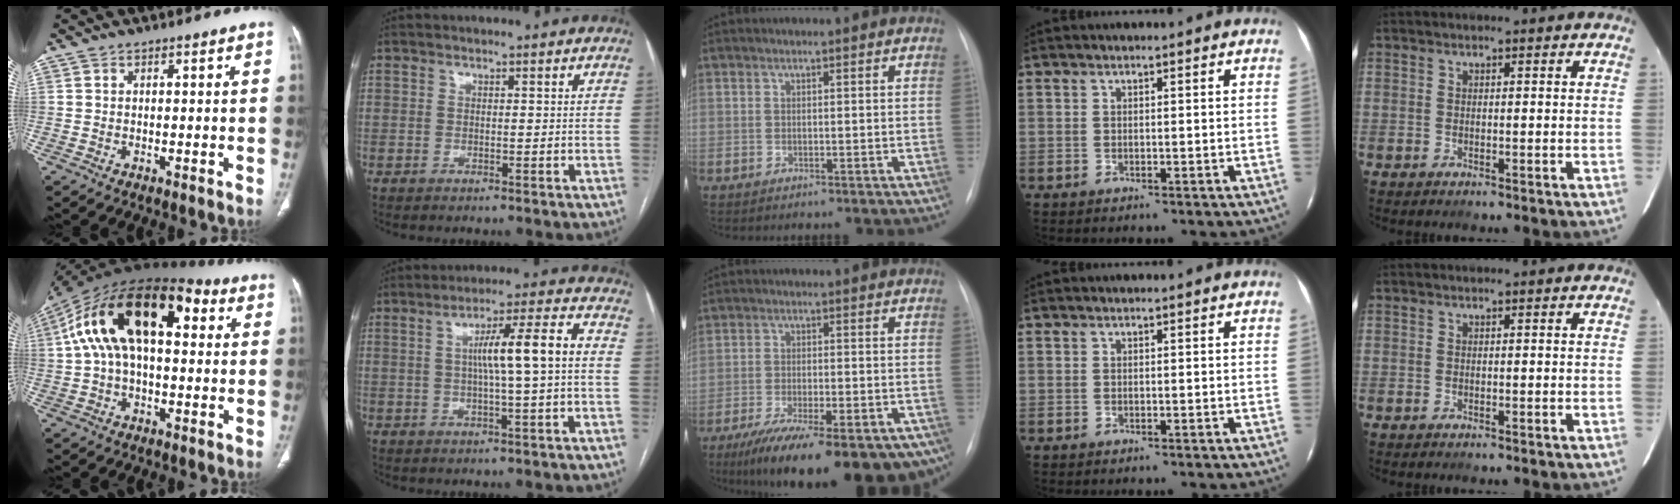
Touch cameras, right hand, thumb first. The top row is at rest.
{"thumb": {"total": 21.8, "force": [4.8, 11.6, 17.9], "torque": [-0.309, 0.052, 0.066]}, "index": {"total": 8.9, "force": [0.3, -0.1, 8.9], "torque": [-0.144, 0.017, 0.005]}, "middle": {"total": 22.3, "force": [-14.5, 6.6, 15.7], "torque": [-0.192, -0.023, -0.197]}}